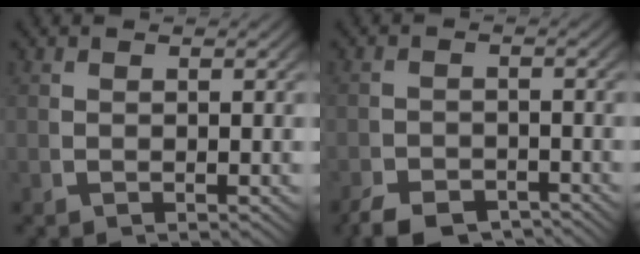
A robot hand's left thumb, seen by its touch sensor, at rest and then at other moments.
{"total": 4.0, "force": [-3.6, 1.4, 1.1], "torque": [-0.009, -0.018, -0.058]}